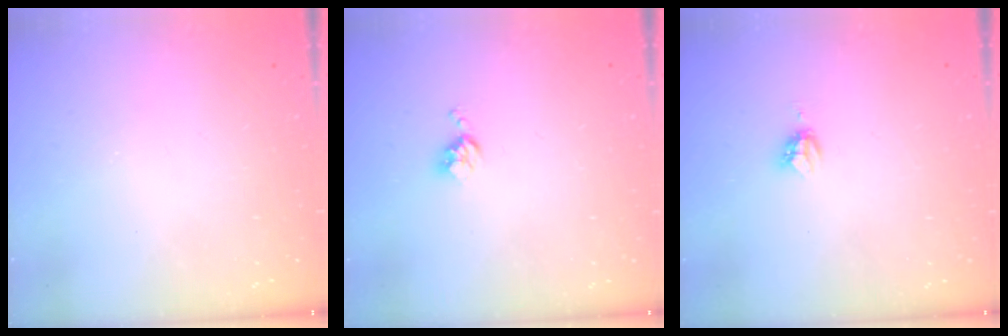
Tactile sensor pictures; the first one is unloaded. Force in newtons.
{"total": 3.5, "press": 3.5, "slide": 0.4}
{"total": 4.1, "press": 4.1, "slide": 0.2}